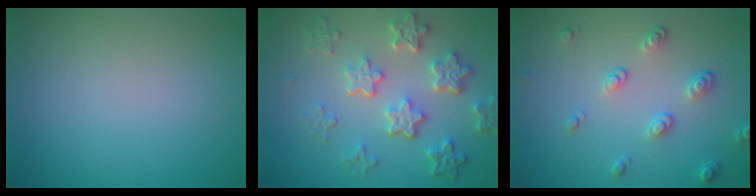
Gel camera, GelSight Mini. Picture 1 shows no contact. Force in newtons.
{"total": 5.9, "press": 4.4, "slide": 3.9}
{"total": 2.6, "press": 1.7, "slide": 2.0}